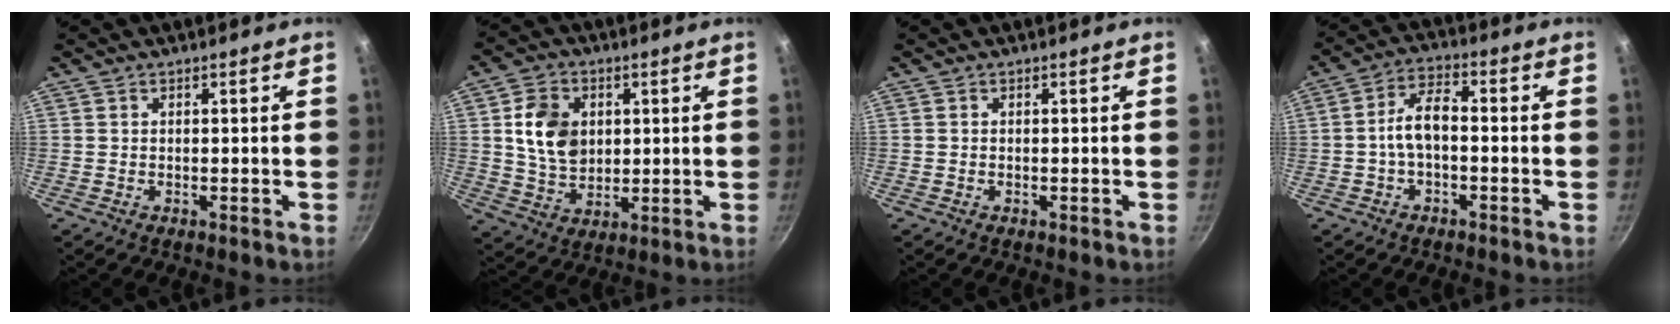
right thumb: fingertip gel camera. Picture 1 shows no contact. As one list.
[{"total": 10.9, "force": [2.1, 8.2, 6.7], "torque": [-0.098, -0.005, 0.040]}, {"total": 0.0}, {"total": 6.5, "force": [-1.3, 3.2, 5.5], "torque": [-0.099, 0.034, -0.031]}]